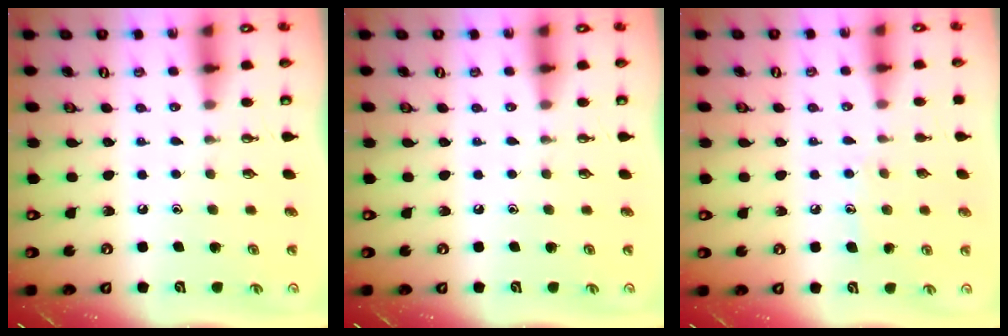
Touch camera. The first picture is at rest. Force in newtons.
{"total": 0.0}
{"total": 6.4, "press": 6.4, "slide": 0.4}